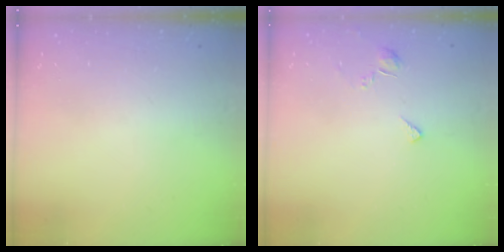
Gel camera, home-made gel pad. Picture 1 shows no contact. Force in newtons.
{"total": 3.0, "press": 3.0, "slide": 0.2}